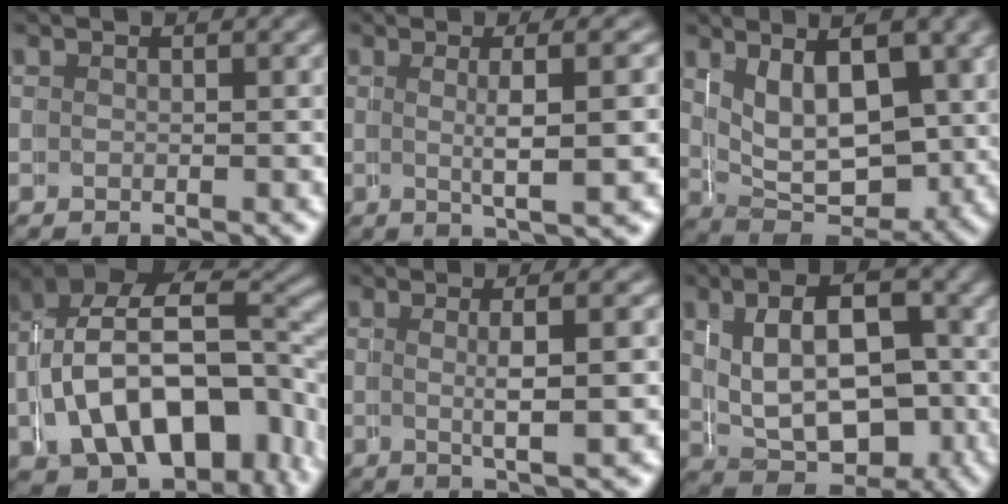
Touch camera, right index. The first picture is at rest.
{"total": 4.0, "force": [0.6, -1.2, 3.8], "torque": [-0.044, 0.001, 0.016]}
{"total": 7.8, "force": [0.9, 4.9, 6.1], "torque": [-0.095, -0.024, 0.021]}
{"total": 11.9, "force": [-2.0, 7.4, 9.1], "torque": [-0.169, -0.037, -0.012]}
{"total": 3.5, "force": [0.5, -1.2, 3.3], "torque": [-0.040, 0.001, 0.015]}
{"total": 9.8, "force": [-0.4, 7.0, 6.8], "torque": [-0.102, -0.022, -0.004]}